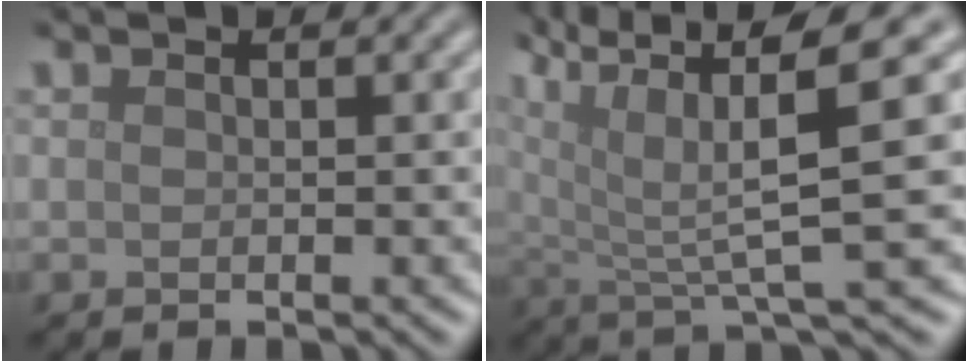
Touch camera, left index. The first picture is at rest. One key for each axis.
{"total": 9.7, "fx": 4.4, "fy": 2.0, "fz": 8.4, "tx": -0.142, "ty": 0.011, "tz": 0.079}